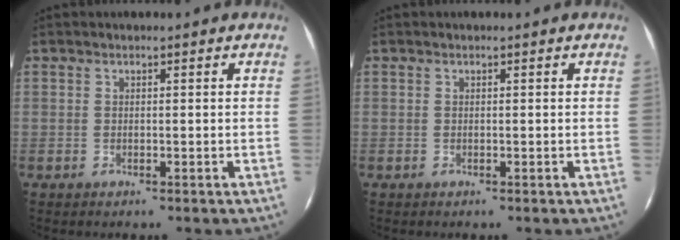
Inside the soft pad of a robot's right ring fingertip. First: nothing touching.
{"total": 0.0}